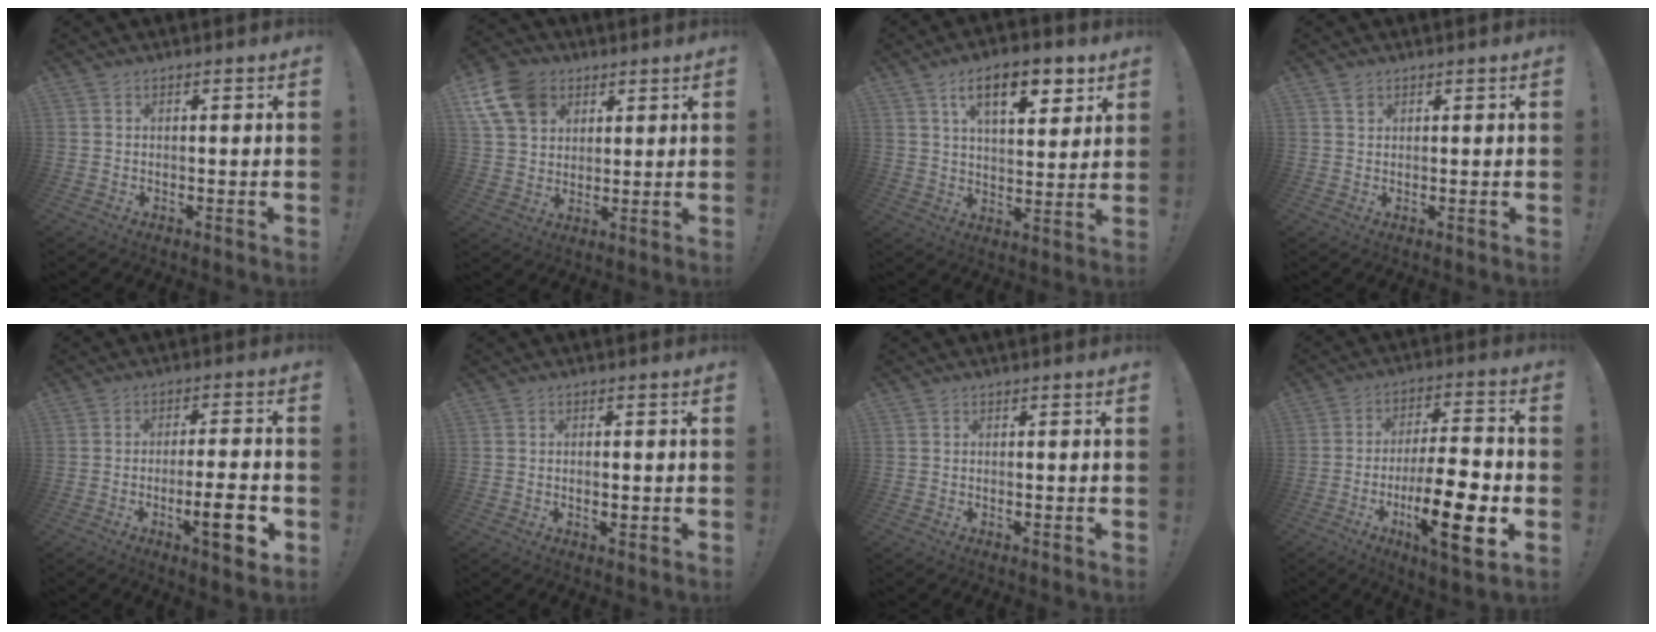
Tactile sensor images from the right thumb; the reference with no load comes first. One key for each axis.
{"total": 13.4, "fx": 6.2, "fy": 10.0, "fz": 6.3, "tx": -0.109, "ty": -0.025, "tz": 0.125}
{"total": 13.9, "fx": 7.3, "fy": 6.0, "fz": 10.2, "tx": -0.142, "ty": -0.027, "tz": 0.119}
{"total": 1.3, "fx": 0.8, "fy": 0.8, "fz": 0.6, "tx": -0.001, "ty": -0.003, "tz": 0.013}
{"total": 11.2, "fx": -4.1, "fy": 1.8, "fz": 10.3, "tx": -0.136, "ty": 0.006, "tz": -0.064}
{"total": 1.9, "fx": -0.5, "fy": 0.9, "fz": 1.6, "tx": -0.016, "ty": -0.001, "tz": -0.010}
{"total": 0.6, "fx": -0.3, "fy": -0.2, "fz": 0.4, "tx": -0.013, "ty": 0.002, "tz": -0.005}
{"total": 19.2, "fx": -6.1, "fy": 5.3, "fz": 17.4, "tx": -0.283, "ty": 0.020, "tz": -0.094}